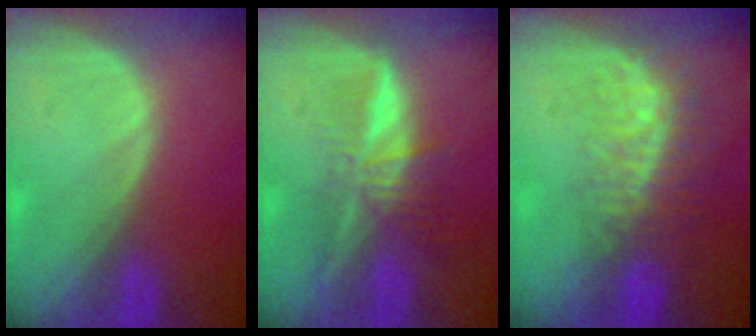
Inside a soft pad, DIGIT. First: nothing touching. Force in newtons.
{"total": 6.4, "press": 5.7, "slide": 3.1}
{"total": 8.4, "press": 7.2, "slide": 4.3}